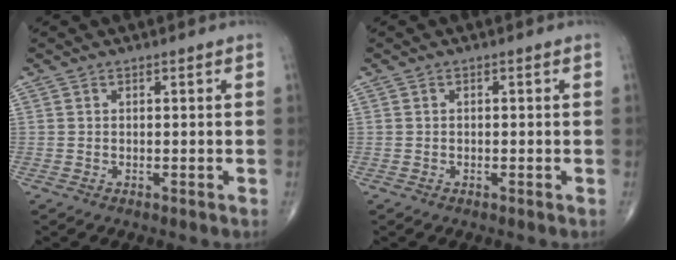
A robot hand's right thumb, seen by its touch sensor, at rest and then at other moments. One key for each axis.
{"total": 0.0}